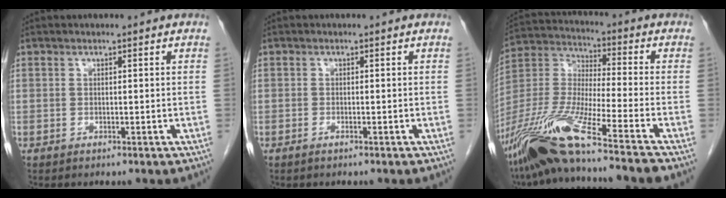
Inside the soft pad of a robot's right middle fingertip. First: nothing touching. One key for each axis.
{"total": 0.6, "fx": -0.5, "fy": 0.0, "fz": 0.4, "tx": -0.010, "ty": 0.000, "tz": -0.009}
{"total": 18.3, "fx": -13.5, "fy": -0.9, "fz": 12.3, "tx": -0.275, "ty": -0.037, "tz": -0.257}